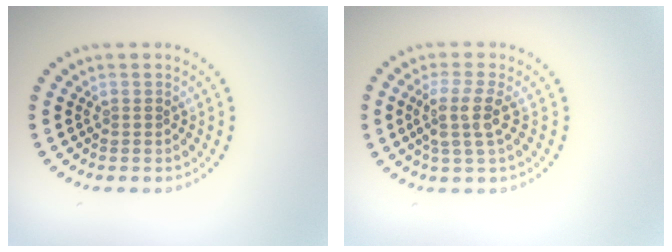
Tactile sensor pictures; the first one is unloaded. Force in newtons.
{"total": 3.2, "press": 2.4, "slide": 2.0}